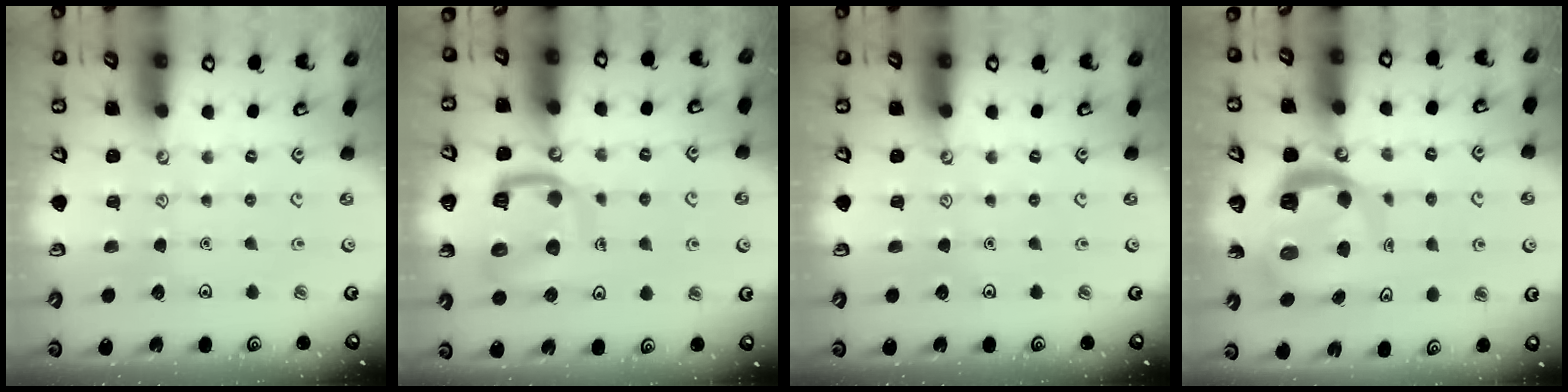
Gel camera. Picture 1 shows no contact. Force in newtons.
{"total": 12.8, "press": 12.7, "slide": 1.3}
{"total": 0.0}
{"total": 9.3, "press": 9.2, "slide": 1.3}